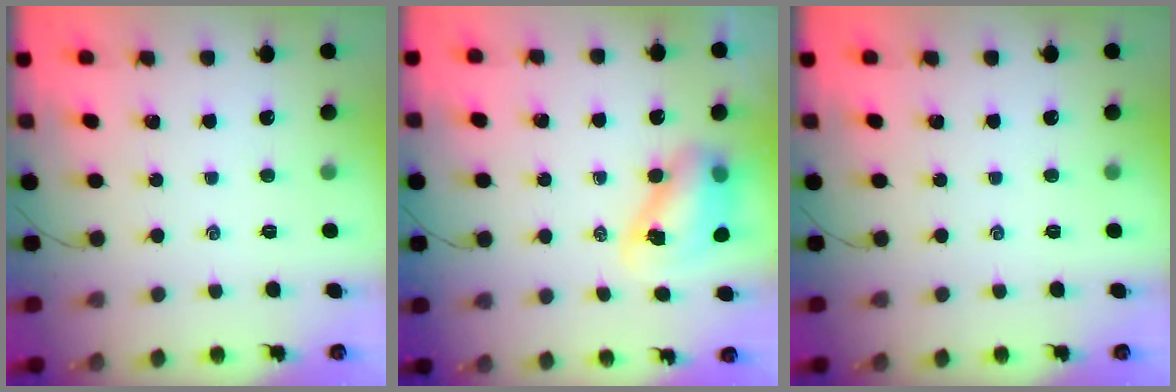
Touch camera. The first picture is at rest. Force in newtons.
{"total": 8.5, "press": 8.3, "slide": 1.8}
{"total": 0.0}